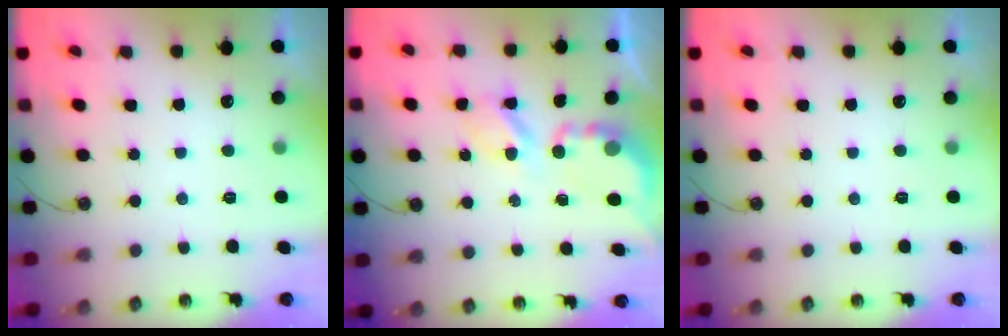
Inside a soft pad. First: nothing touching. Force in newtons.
{"total": 4.7, "press": 4.7, "slide": 0.2}
{"total": 0.0}